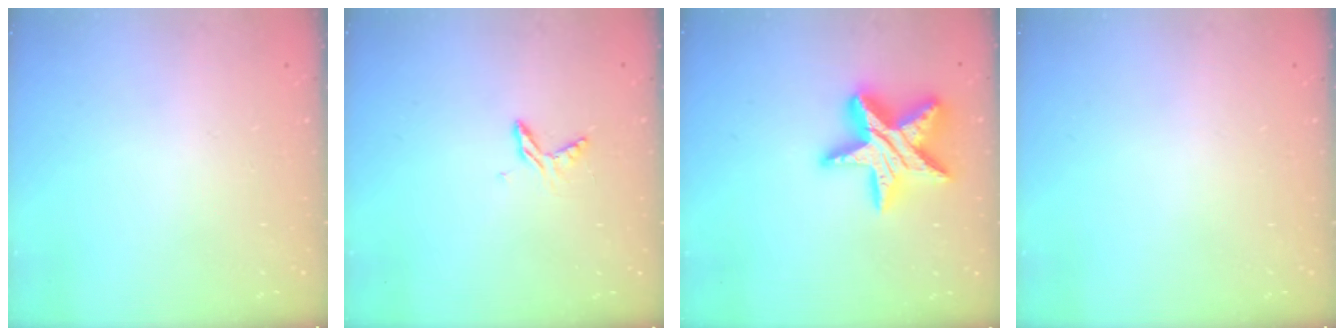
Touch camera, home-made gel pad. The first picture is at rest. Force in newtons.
{"total": 5.3, "press": 5.2, "slide": 0.5}
{"total": 19.8, "press": 19.8, "slide": 1.6}
{"total": 0.0}